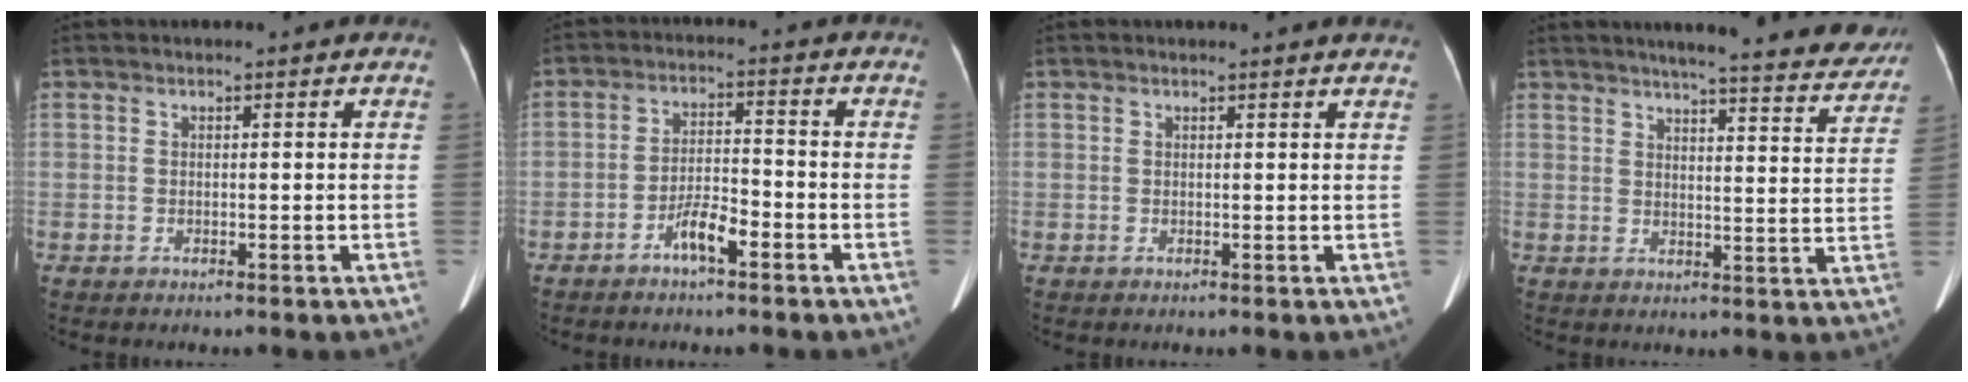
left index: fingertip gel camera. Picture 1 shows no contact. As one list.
[{"total": 4.6, "force": [-2.9, 0.9, 3.5], "torque": [-0.071, 0.008, -0.054]}, {"total": 2.0, "force": [1.9, -0.2, 0.6], "torque": [-0.014, -0.002, 0.012]}, {"total": 19.2, "force": [17.4, 2.0, 7.9], "torque": [-0.092, -0.034, 0.197]}]